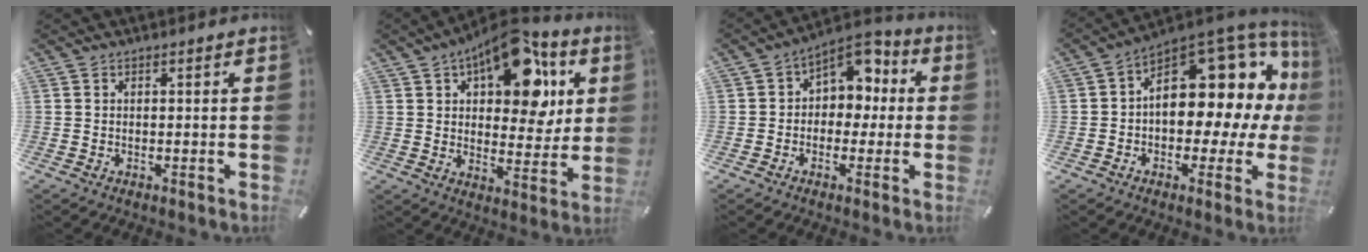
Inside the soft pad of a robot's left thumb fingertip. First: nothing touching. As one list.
[{"total": 17.9, "force": [9.0, 10.0, 11.9], "torque": [-0.162, -0.043, 0.150]}, {"total": 7.4, "force": [1.9, 6.3, 3.5], "torque": [-0.046, -0.017, 0.030]}, {"total": 16.5, "force": [5.4, 10.6, 11.5], "torque": [-0.126, -0.070, 0.090]}]